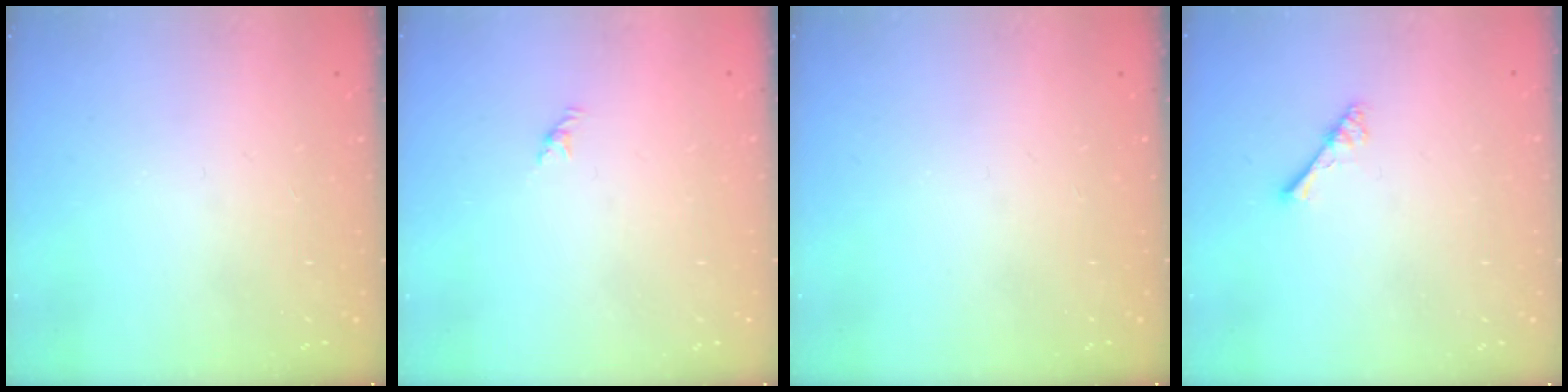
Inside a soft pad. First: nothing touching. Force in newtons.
{"total": 1.1, "press": 1.0, "slide": 0.5}
{"total": 0.0}
{"total": 2.8, "press": 2.8, "slide": 0.4}